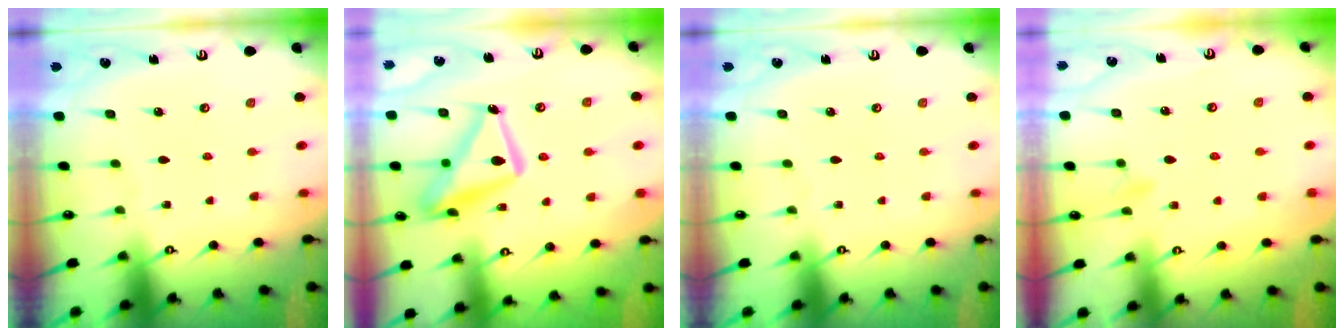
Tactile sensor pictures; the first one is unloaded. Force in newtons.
{"total": 17.0, "press": 16.9, "slide": 1.2}
{"total": 0.0}
{"total": 6.6, "press": 6.6, "slide": 0.6}